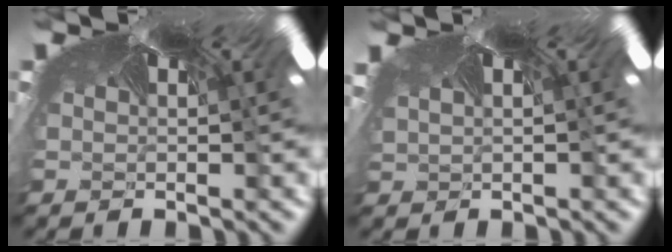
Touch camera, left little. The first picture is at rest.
{"total": 1.3, "force": [-1.2, -0.4, -0.5], "torque": [0.004, -0.018, -0.006]}